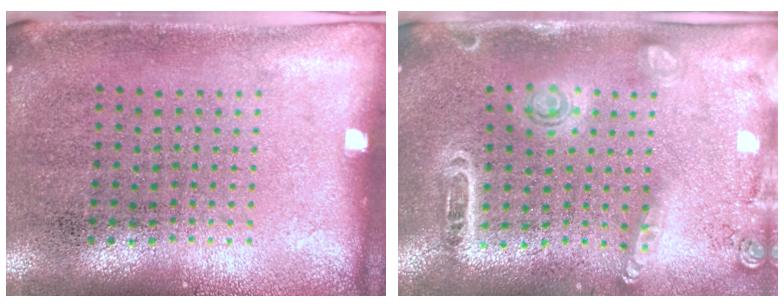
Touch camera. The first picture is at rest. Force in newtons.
{"total": 1.6, "press": 1.5, "slide": 0.5}